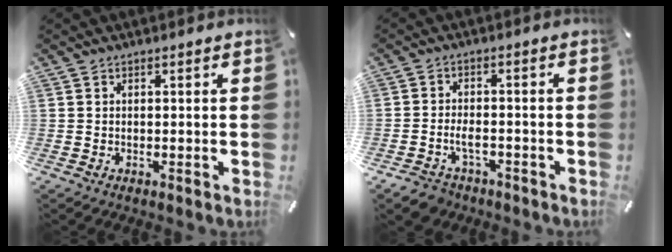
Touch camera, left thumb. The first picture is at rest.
{"total": 4.4, "force": [-2.4, 2.9, 2.4], "torque": [-0.051, 0.011, -0.045]}